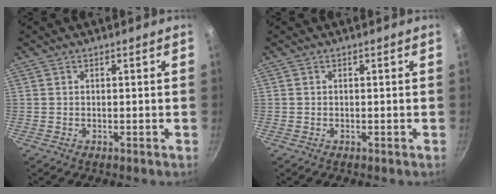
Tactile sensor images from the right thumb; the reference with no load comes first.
{"total": 0.0}